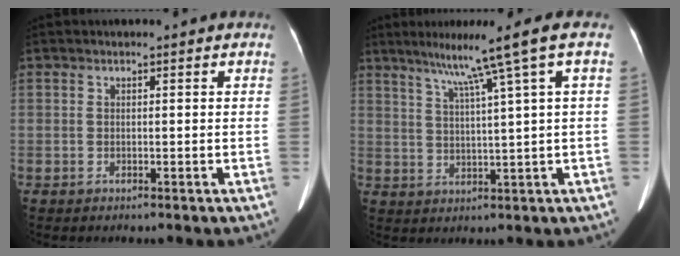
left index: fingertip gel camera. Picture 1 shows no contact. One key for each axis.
{"total": 8.9, "fx": 5.0, "fy": -2.2, "fz": 6.9, "tx": -0.108, "ty": 0.015, "tz": 0.082}